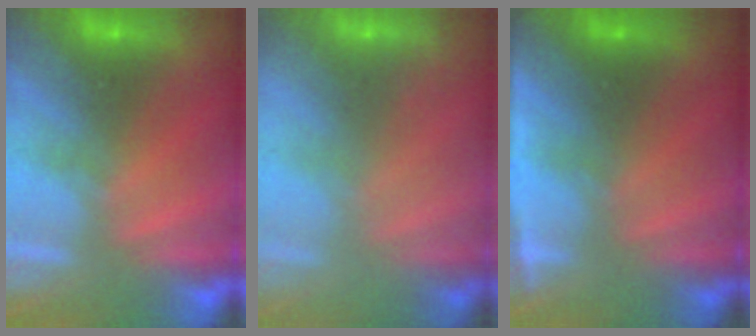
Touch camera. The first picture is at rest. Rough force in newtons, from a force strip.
{"total": 2.4}
{"total": 3.7}